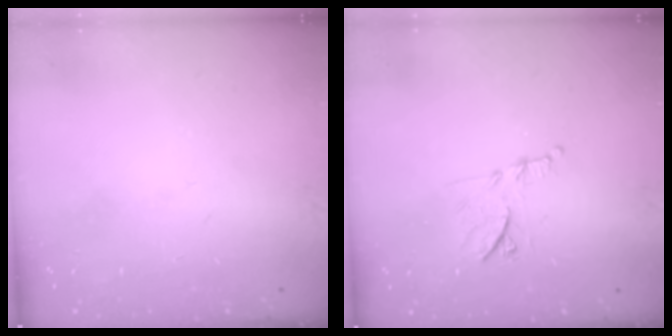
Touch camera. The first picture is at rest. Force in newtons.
{"total": 9.4, "press": 9.4, "slide": 0.1}